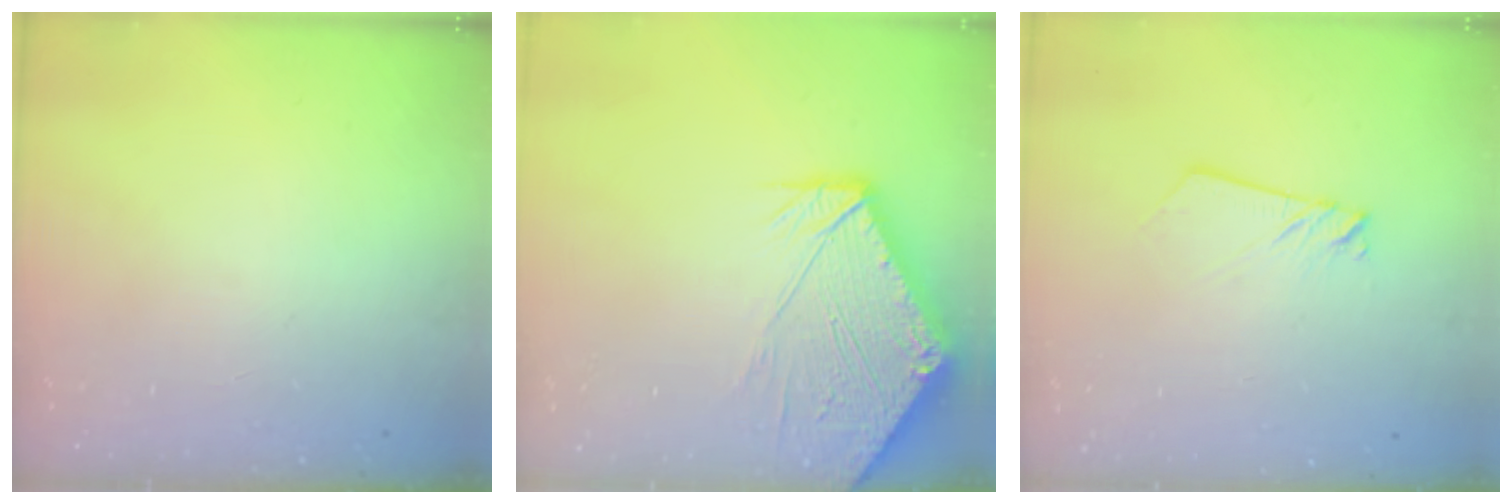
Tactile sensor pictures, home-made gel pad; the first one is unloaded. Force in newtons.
{"total": 17.6, "press": 17.4, "slide": 2.3}
{"total": 2.7, "press": 2.6, "slide": 0.3}